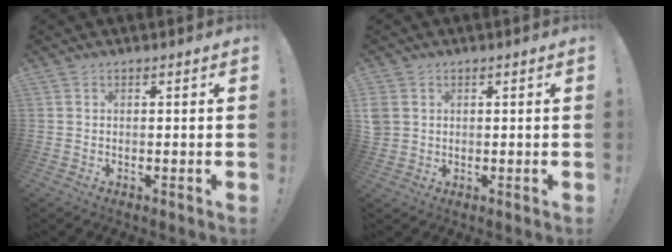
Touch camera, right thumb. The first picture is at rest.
{"total": 3.6, "force": [1.2, 3.1, 1.5], "torque": [-0.033, 0.001, 0.025]}